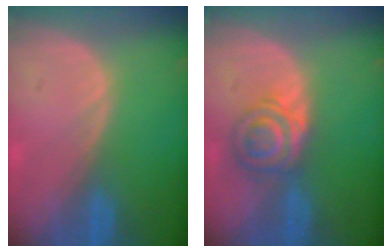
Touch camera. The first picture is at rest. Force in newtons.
{"total": 6.1, "press": 5.6, "slide": 2.4}